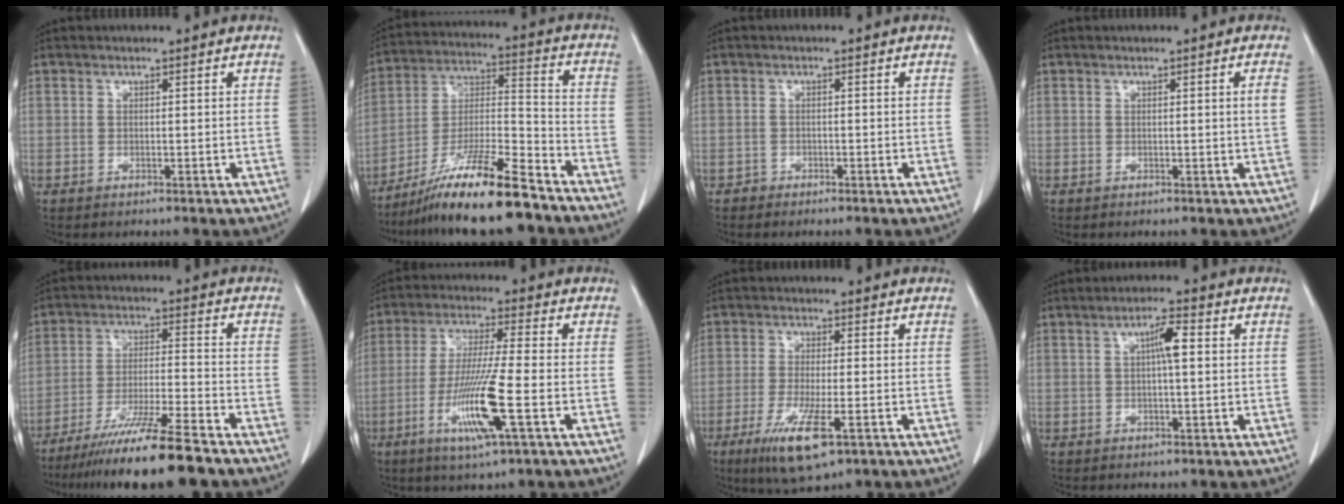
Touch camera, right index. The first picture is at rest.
{"total": 15.9, "force": [-12.2, 0.7, 10.2], "torque": [-0.198, -0.019, -0.218]}
{"total": 1.1, "force": [-0.8, 0.7, -0.2], "torque": [-0.003, 0.004, -0.020]}
{"total": 1.3, "force": [0.2, -0.4, 1.2], "torque": [-0.017, -0.002, 0.004]}
{"total": 14.2, "force": [-11.4, -0.6, 8.5], "torque": [-0.145, -0.040, -0.188]}
{"total": 11.7, "force": [-3.9, -0.2, 11.0], "torque": [-0.220, -0.021, -0.077]}
{"total": 9.2, "force": [-4.6, 1.6, 7.8], "torque": [-0.151, -0.026, -0.075]}
{"total": 3.8, "force": [0.7, 0.4, 3.7], "torque": [-0.064, 0.008, 0.009]}